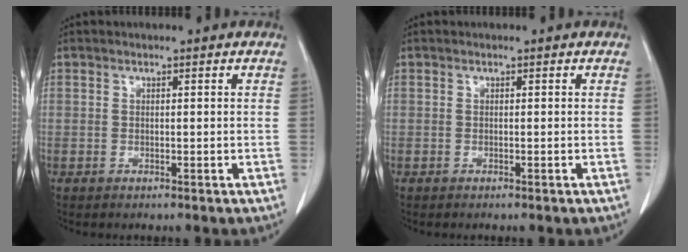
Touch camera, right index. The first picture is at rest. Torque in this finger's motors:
{"motor_torque": [-0.05, 0.00, -0.07, 0.00]}